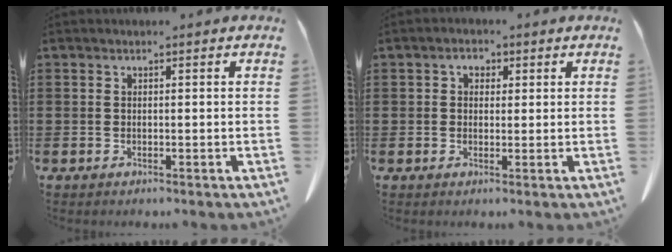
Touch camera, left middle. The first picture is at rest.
{"total": 2.0, "force": [0.7, 1.5, 1.1], "torque": [-0.019, 0.004, 0.009]}